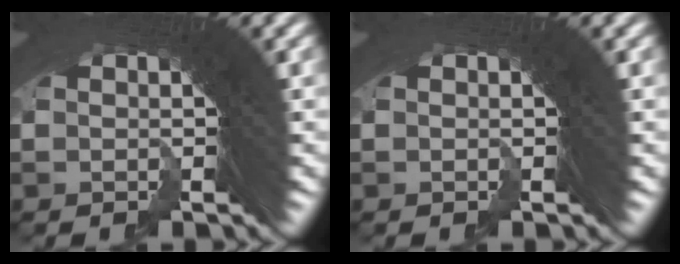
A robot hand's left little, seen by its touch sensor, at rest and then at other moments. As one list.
[{"total": 0.0}]